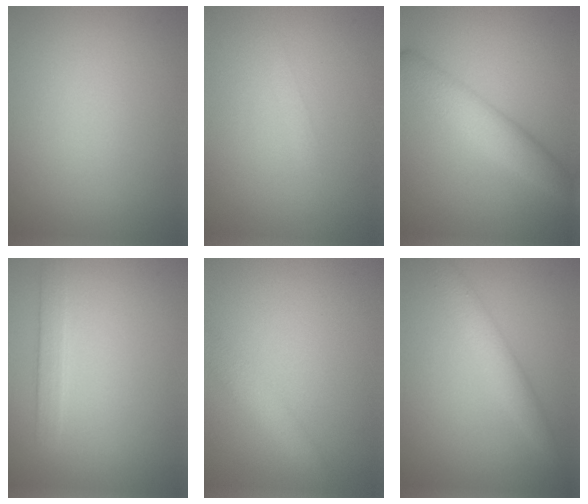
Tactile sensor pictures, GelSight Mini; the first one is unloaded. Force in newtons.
{"total": 0.7, "press": 0.7, "slide": 0.0}
{"total": 4.2, "press": 4.2, "slide": 0.3}
{"total": 1.9, "press": 1.9, "slide": 0.3}
{"total": 2.2, "press": 2.2, "slide": 0.1}
{"total": 2.8, "press": 2.8, "slide": 0.1}